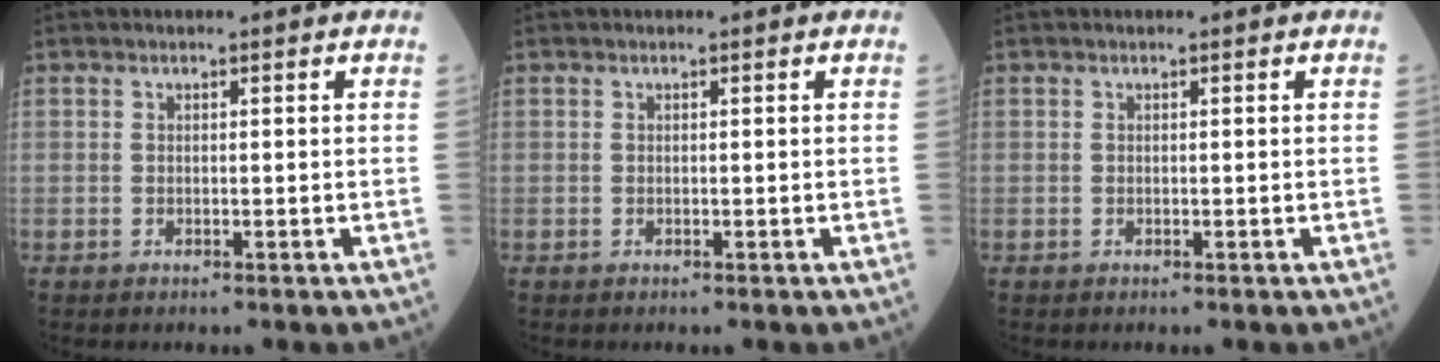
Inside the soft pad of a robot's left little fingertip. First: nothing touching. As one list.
[{"total": 0.0}, {"total": 0.0}]